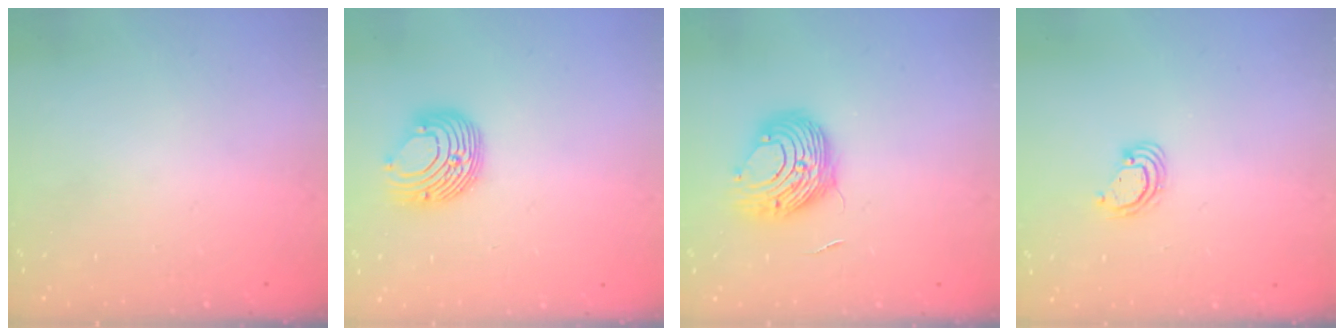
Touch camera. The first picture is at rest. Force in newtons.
{"total": 10.6, "press": 10.6, "slide": 0.3}
{"total": 9.3, "press": 9.3, "slide": 0.6}
{"total": 3.8, "press": 3.8, "slide": 0.4}